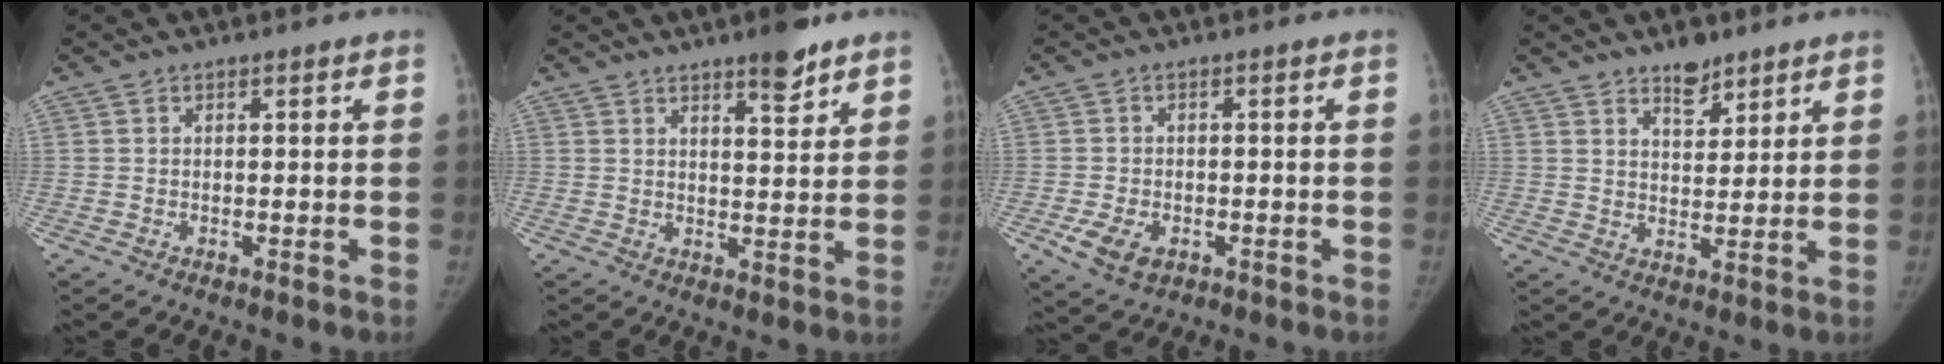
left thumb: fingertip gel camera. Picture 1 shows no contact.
{"total": 6.4, "force": [4.6, 1.6, 4.1], "torque": [-0.045, -0.030, 0.065]}
{"total": 5.7, "force": [-2.1, 3.8, 3.6], "torque": [-0.065, -0.001, -0.029]}
{"total": 5.4, "force": [4.1, 2.5, 2.5], "torque": [-0.018, -0.030, 0.069]}